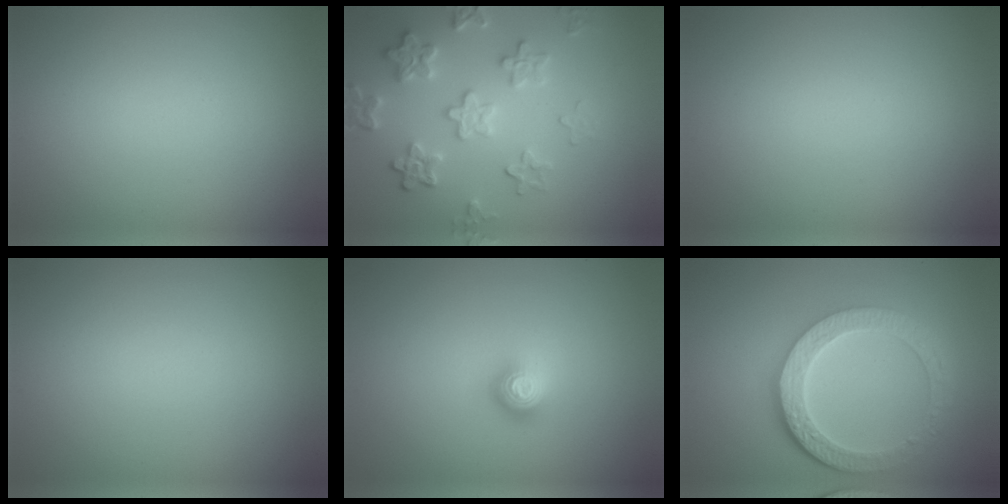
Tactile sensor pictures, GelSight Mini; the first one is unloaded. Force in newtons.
{"total": 4.8, "press": 4.1, "slide": 2.6}
{"total": 0.0}
{"total": 0.0}
{"total": 2.0, "press": 1.4, "slide": 1.5}
{"total": 6.3, "press": 4.6, "slide": 4.2}